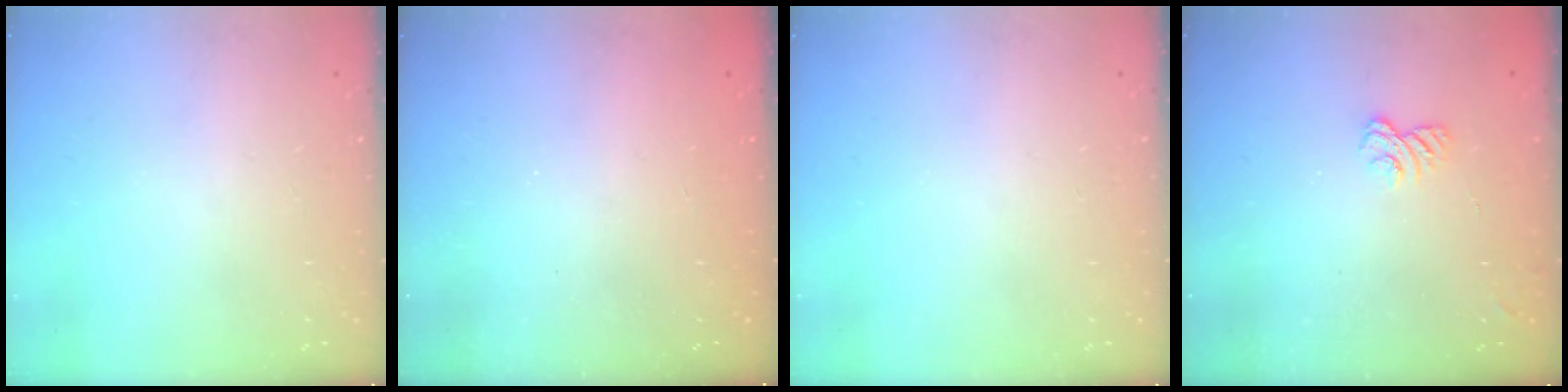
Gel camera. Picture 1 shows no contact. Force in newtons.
{"total": 2.5, "press": 2.4, "slide": 0.8}
{"total": 0.0}
{"total": 2.3, "press": 1.9, "slide": 1.2}